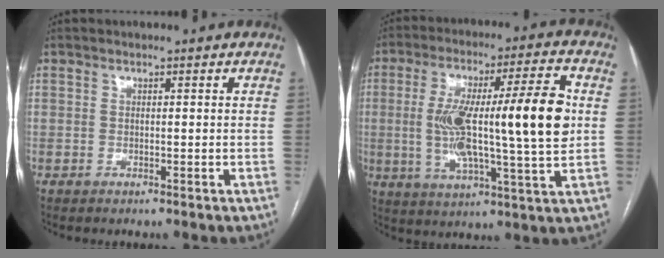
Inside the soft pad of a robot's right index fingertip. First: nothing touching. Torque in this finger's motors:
{"motor_torque": [1.49, -0.65, 0.59, 0.21]}